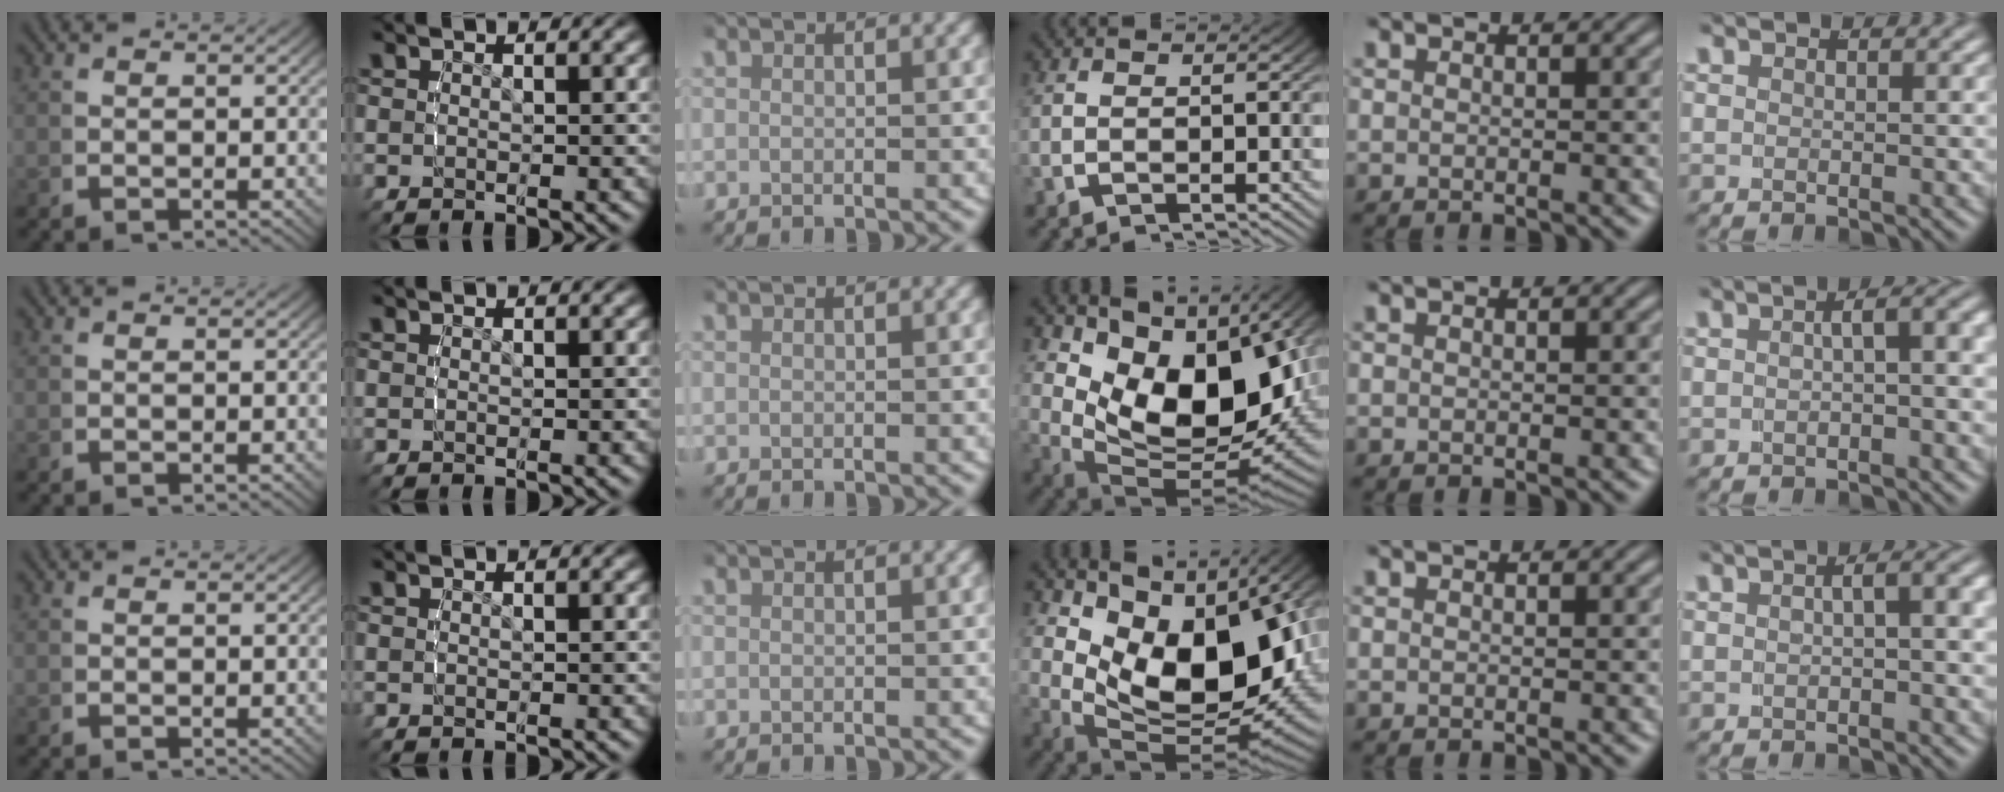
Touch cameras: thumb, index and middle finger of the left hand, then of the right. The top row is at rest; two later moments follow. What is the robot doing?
{"motion": "lift_and_place", "object": "lipstick"}